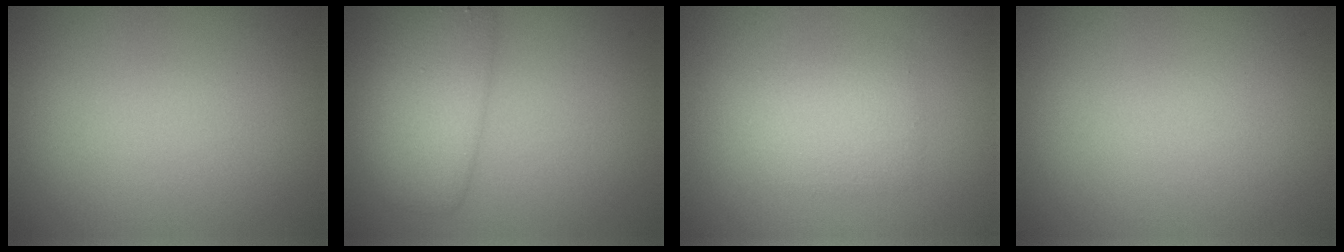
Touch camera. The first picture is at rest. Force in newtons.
{"total": 4.2, "press": 4.2, "slide": 0.1}
{"total": 2.3, "press": 2.3, "slide": 0.1}
{"total": 0.0}